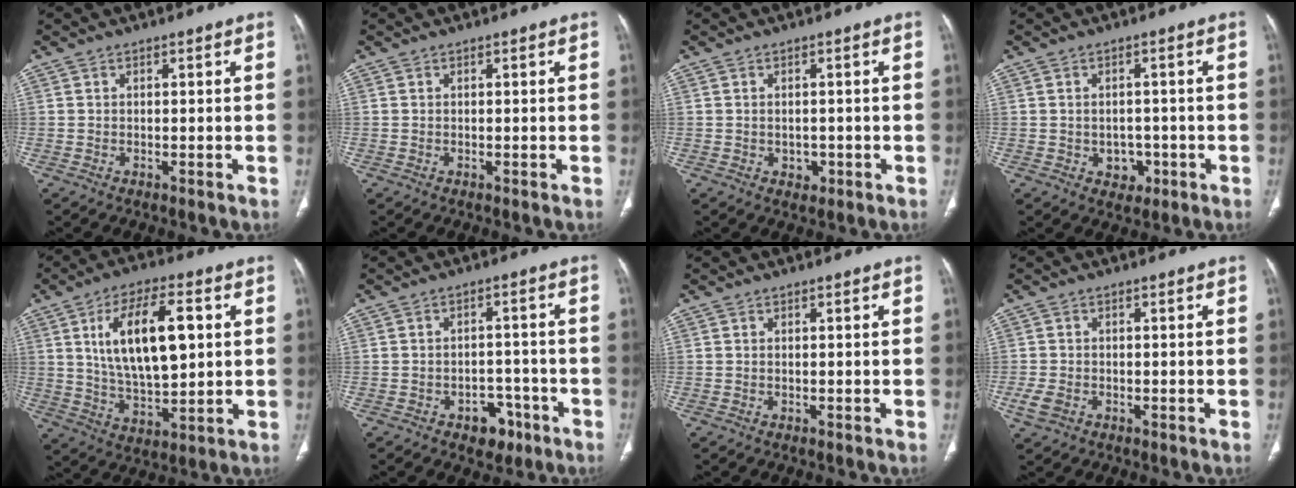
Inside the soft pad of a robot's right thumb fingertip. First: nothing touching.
{"total": 0.0}
{"total": 2.1, "force": [-0.6, 1.7, 1.2], "torque": [-0.009, 0.002, -0.002]}
{"total": 3.8, "force": [-1.2, 3.1, 1.8], "torque": [-0.003, 0.008, -0.010]}
{"total": 16.8, "force": [3.8, 7.6, 14.5], "torque": [-0.236, -0.005, 0.073]}
{"total": 5.9, "force": [-3.3, 4.1, 2.6], "torque": [-0.008, 0.030, -0.042]}
{"total": 0.0}
{"total": 3.2, "force": [-1.2, 2.4, 1.8], "torque": [-0.039, 0.002, -0.020]}